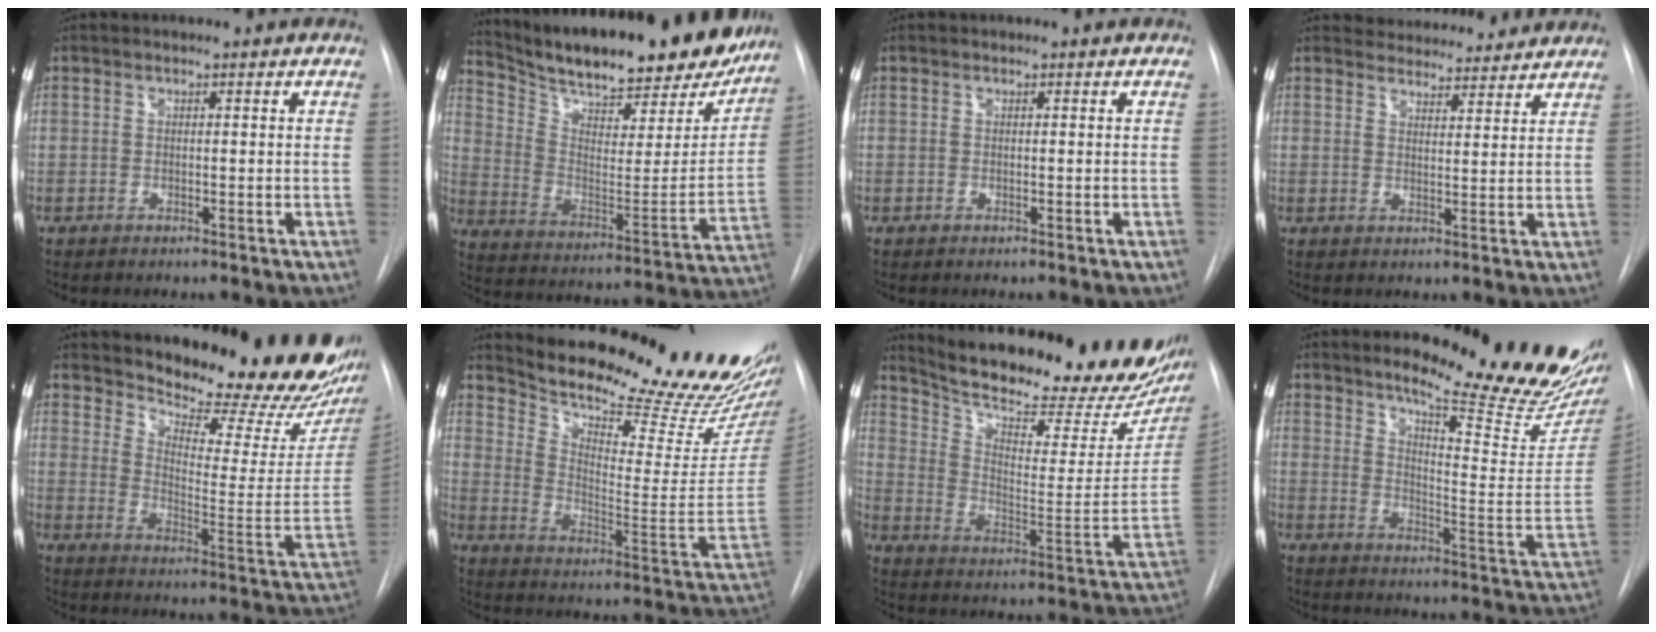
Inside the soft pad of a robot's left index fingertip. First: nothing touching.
{"total": 29.0, "force": [24.4, 7.4, 13.9], "torque": [-0.225, -0.043, 0.334]}
{"total": 0.0}
{"total": 9.5, "force": [9.1, 2.5, 1.3], "torque": [-0.005, 0.006, 0.110]}
{"total": 22.3, "force": [20.2, 2.5, 9.1], "torque": [-0.138, -0.108, 0.259]}
{"total": 27.5, "force": [24.8, 2.6, 11.5], "torque": [-0.181, -0.112, 0.325]}
{"total": 28.2, "force": [23.5, 6.7, 14.1], "torque": [-0.225, -0.058, 0.313]}
{"total": 21.2, "force": [18.3, 0.9, 10.7], "torque": [-0.151, -0.112, 0.230]}